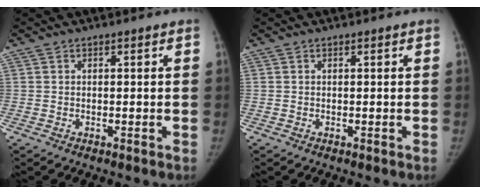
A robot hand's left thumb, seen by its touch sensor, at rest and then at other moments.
{"total": 0.0}